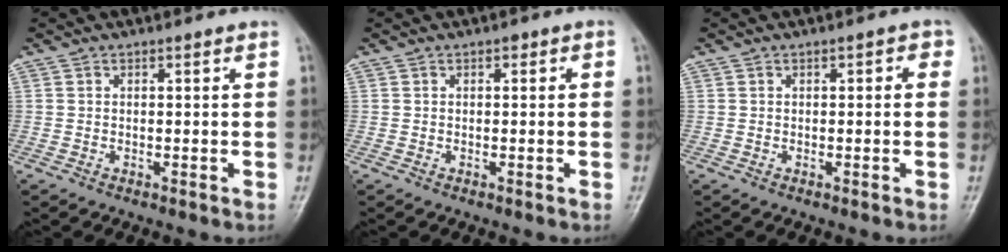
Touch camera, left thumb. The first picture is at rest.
{"total": 1.0, "force": [0.2, 0.7, 0.7], "torque": [0.000, 0.003, -0.004]}
{"total": 1.8, "force": [0.3, 1.2, 1.3], "torque": [-0.002, 0.005, -0.004]}